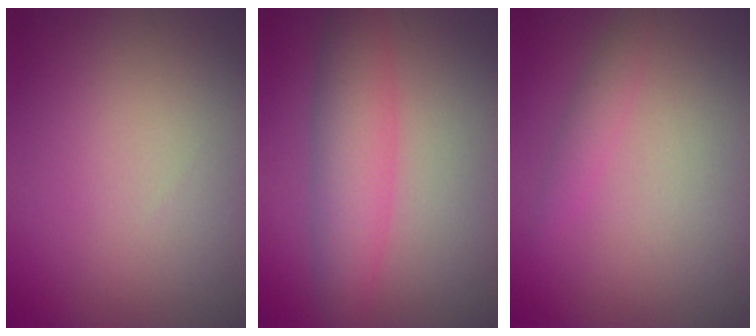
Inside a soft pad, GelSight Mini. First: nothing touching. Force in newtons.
{"total": 4.5, "press": 4.5, "slide": 0.2}
{"total": 1.3, "press": 1.3, "slide": 0.1}